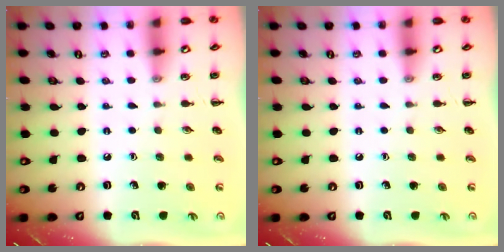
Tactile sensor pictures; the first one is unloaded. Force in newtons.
{"total": 0.0}